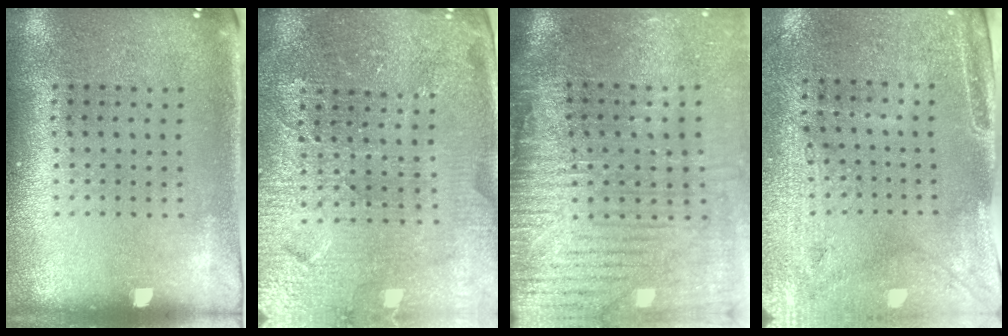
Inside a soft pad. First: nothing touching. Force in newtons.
{"total": 4.3, "press": 4.1, "slide": 1.2}
{"total": 4.3, "press": 3.7, "slide": 2.2}
{"total": 3.0, "press": 2.6, "slide": 1.5}